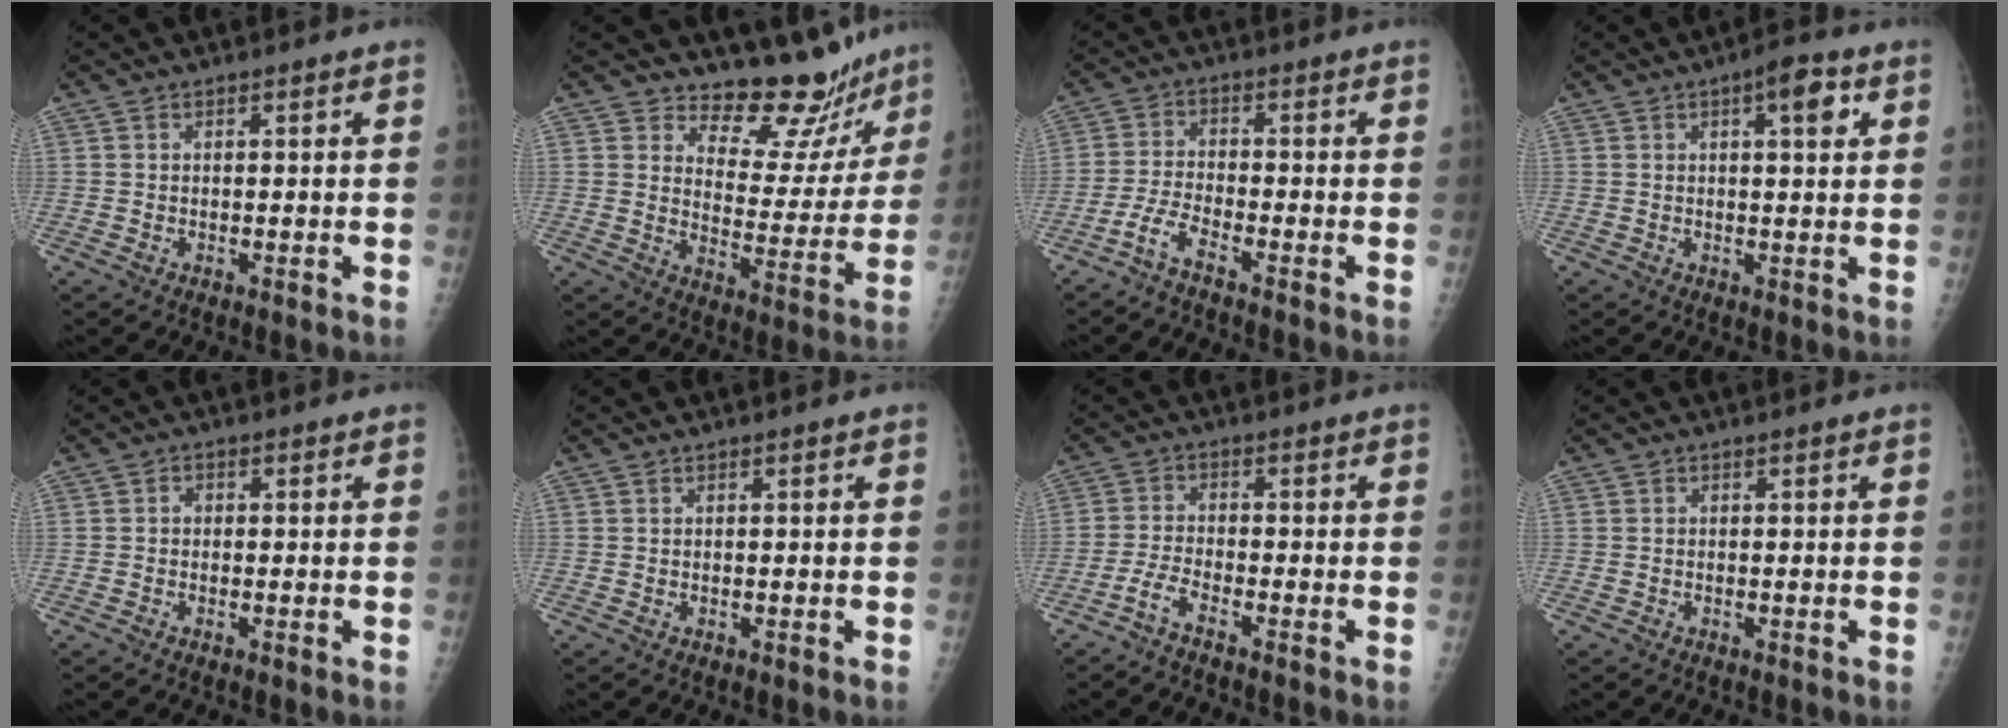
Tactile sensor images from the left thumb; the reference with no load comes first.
{"total": 13.2, "force": [12.3, 4.3, 2.1], "torque": [0.019, -0.118, 0.167]}
{"total": 3.8, "force": [-3.0, 0.2, 2.2], "torque": [-0.062, 0.012, -0.069]}
{"total": 5.5, "force": [2.3, 1.6, 4.7], "torque": [-0.059, -0.003, 0.028]}
{"total": 1.0, "force": [0.0, 0.8, 0.6], "torque": [-0.002, 0.003, -0.005]}
{"total": 0.0}
{"total": 3.1, "force": [-2.5, 0.2, 1.9], "torque": [-0.056, 0.012, -0.056]}
{"total": 0.0}